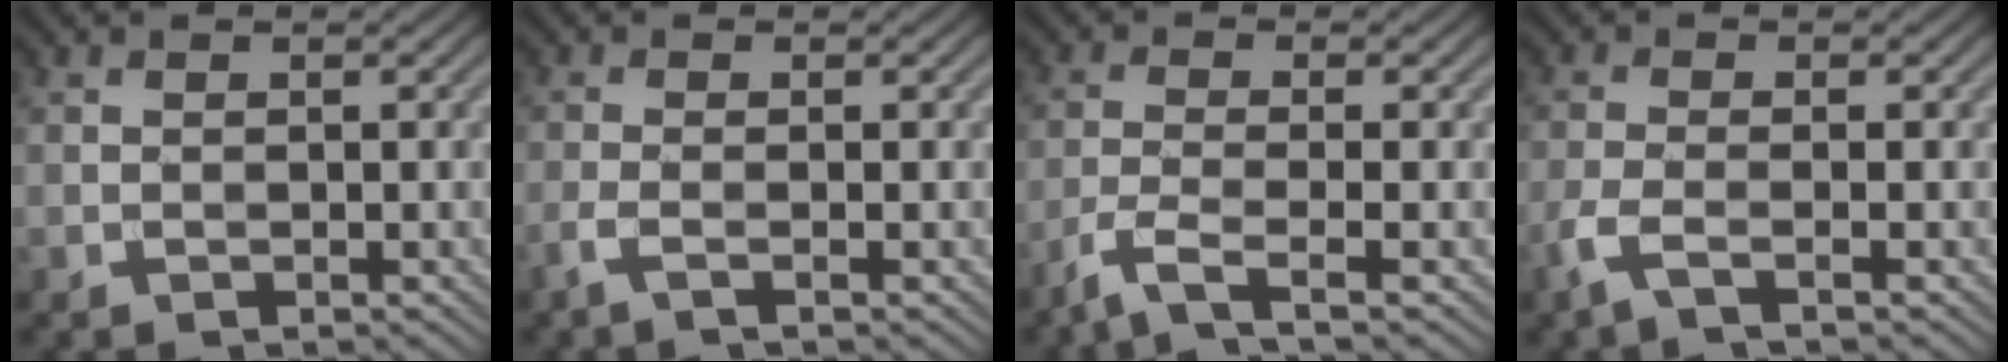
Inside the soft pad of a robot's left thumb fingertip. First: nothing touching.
{"total": 1.9, "force": [-1.0, 0.2, 1.6], "torque": [-0.034, 0.003, -0.031]}
{"total": 4.0, "force": [-2.6, 0.6, 3.0], "torque": [-0.058, -0.001, -0.073]}
{"total": 2.9, "force": [-1.7, 0.5, 2.3], "torque": [-0.055, -0.002, -0.049]}